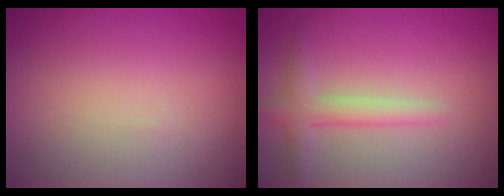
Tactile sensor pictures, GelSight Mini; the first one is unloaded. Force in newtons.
{"total": 2.4, "press": 2.4, "slide": 0.1}